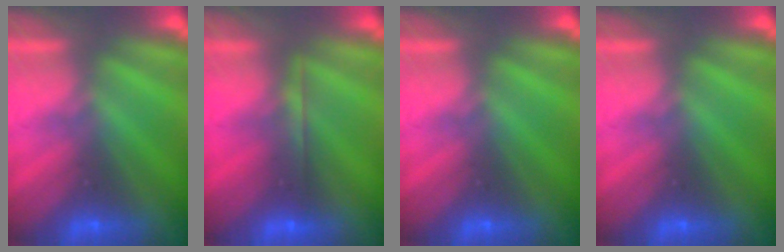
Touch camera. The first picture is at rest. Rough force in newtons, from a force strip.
{"total": 1.8}
{"total": 0.0}
{"total": 0.0}